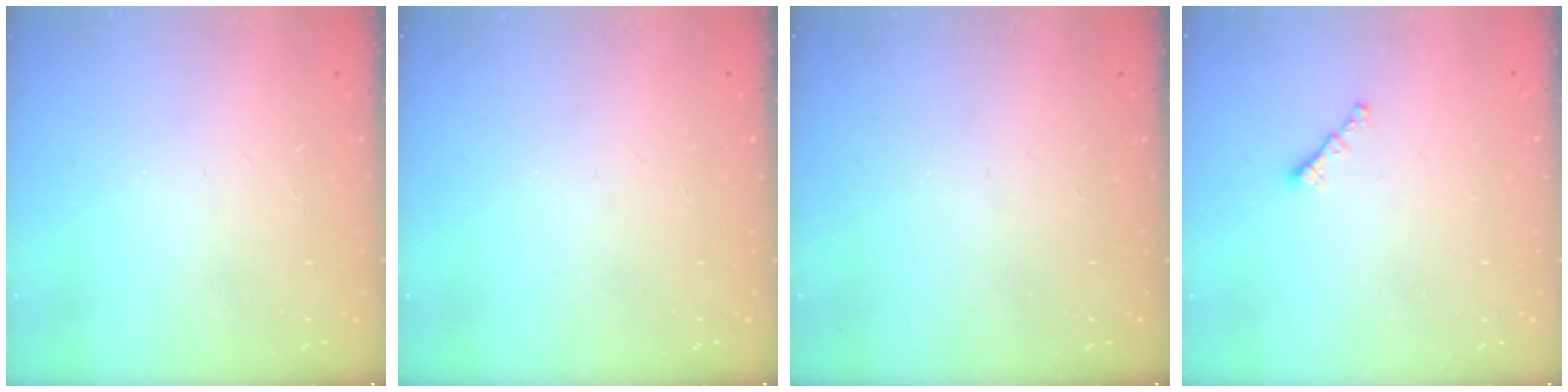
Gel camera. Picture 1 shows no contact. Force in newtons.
{"total": 0.0}
{"total": 0.0}
{"total": 0.8, "press": 0.7, "slide": 0.4}